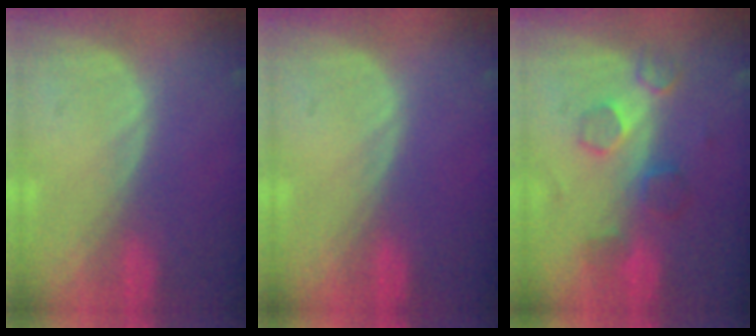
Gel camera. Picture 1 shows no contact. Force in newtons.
{"total": 0.0}
{"total": 5.7, "press": 5.5, "slide": 1.3}